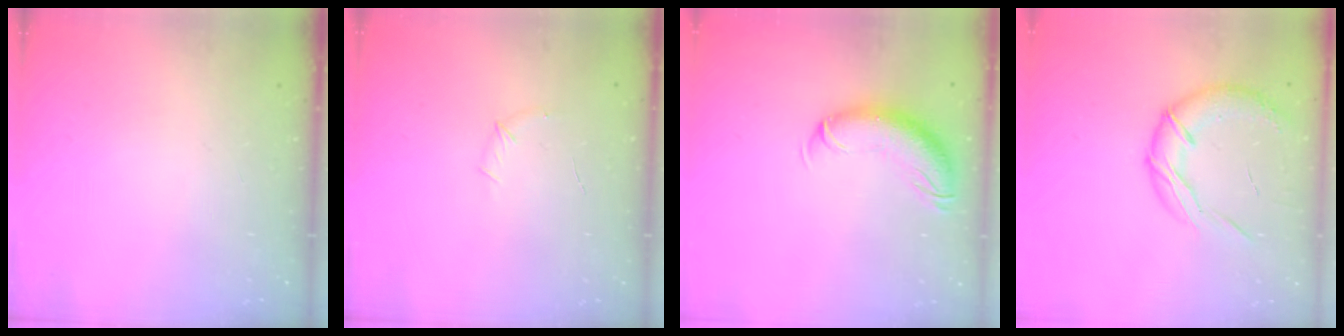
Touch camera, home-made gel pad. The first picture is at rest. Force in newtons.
{"total": 5.0, "press": 4.8, "slide": 1.4}
{"total": 11.2, "press": 10.8, "slide": 2.9}
{"total": 14.9, "press": 14.7, "slide": 2.3}